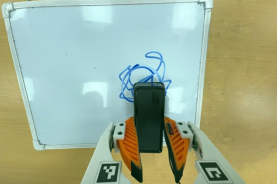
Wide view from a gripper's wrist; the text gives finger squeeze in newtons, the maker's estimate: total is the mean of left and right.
{"total": 7.1, "left": 4.9, "right": 9.3}